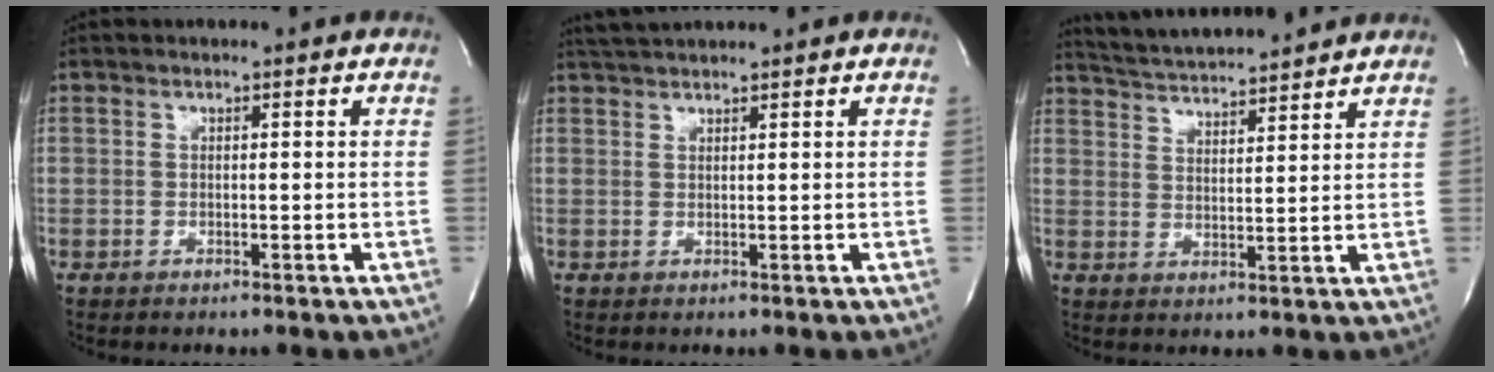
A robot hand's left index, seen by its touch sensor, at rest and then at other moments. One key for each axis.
{"total": 3.5, "fx": 3.3, "fy": -0.3, "fz": 1.2, "tx": -0.020, "ty": 0.024, "tz": 0.062}
{"total": 11.7, "fx": 11.1, "fy": 0.3, "fz": 3.8, "tx": -0.077, "ty": 0.018, "tz": 0.174}